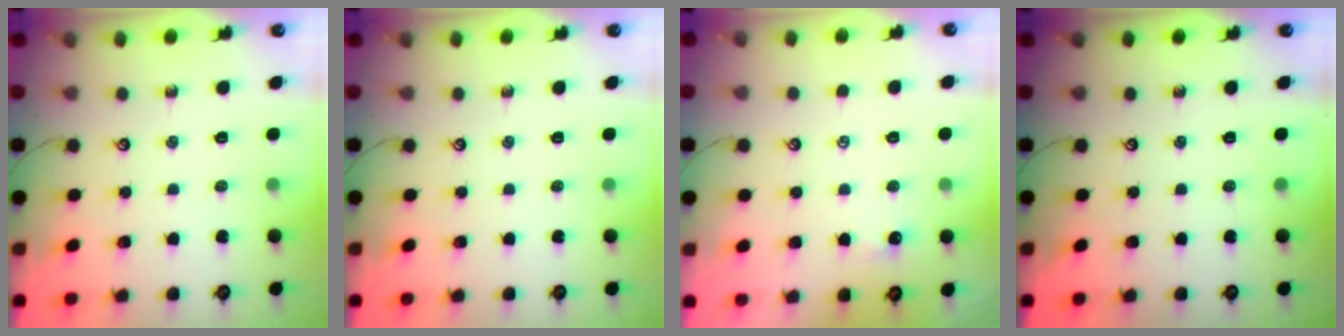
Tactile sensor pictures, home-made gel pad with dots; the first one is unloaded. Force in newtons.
{"total": 0.0}
{"total": 1.8, "press": 1.8, "slide": 0.3}
{"total": 0.0}